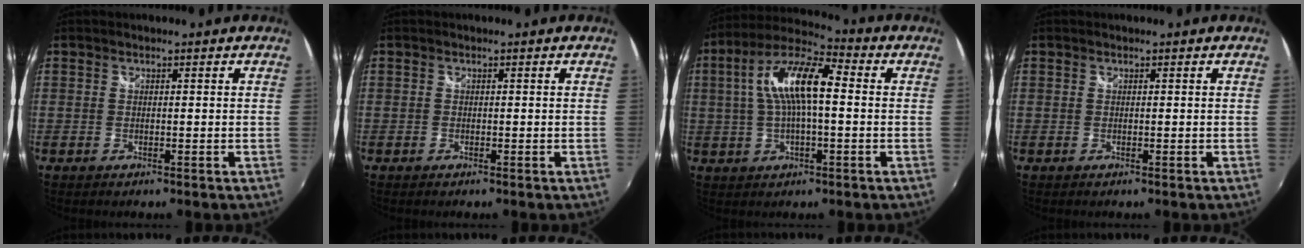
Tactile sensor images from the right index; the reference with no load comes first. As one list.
[{"total": 0.0}, {"total": 13.3, "force": [1.4, 4.5, 12.4], "torque": [-0.237, 0.024, 0.018]}, {"total": 0.0}]